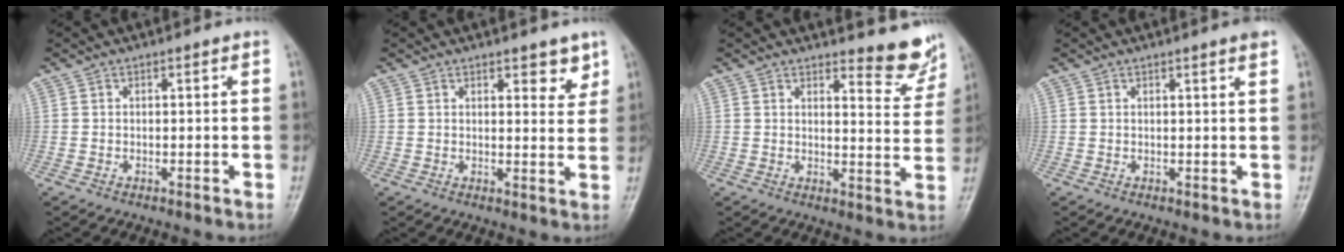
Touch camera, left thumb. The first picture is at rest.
{"total": 4.5, "force": [3.0, 1.9, 2.8], "torque": [-0.013, -0.020, 0.037]}
{"total": 7.2, "force": [6.7, 1.8, 2.0], "torque": [-0.003, -0.066, 0.074]}
{"total": 2.0, "force": [1.4, -0.2, 1.4], "torque": [-0.017, -0.004, 0.019]}